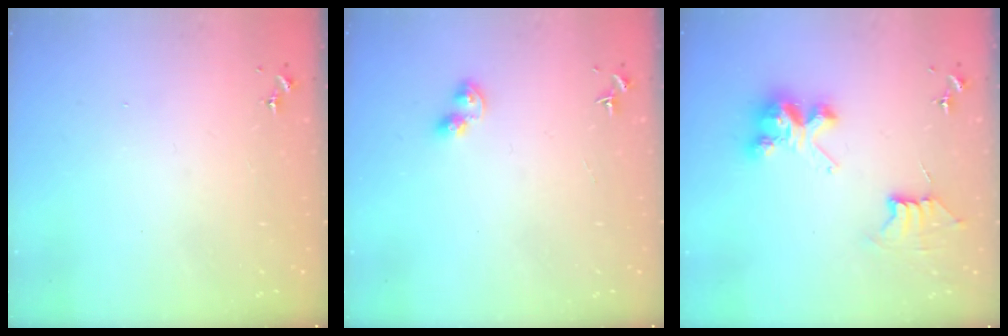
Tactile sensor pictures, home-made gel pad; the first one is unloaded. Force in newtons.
{"total": 3.8, "press": 3.8, "slide": 0.4}
{"total": 9.5, "press": 9.5, "slide": 0.7}